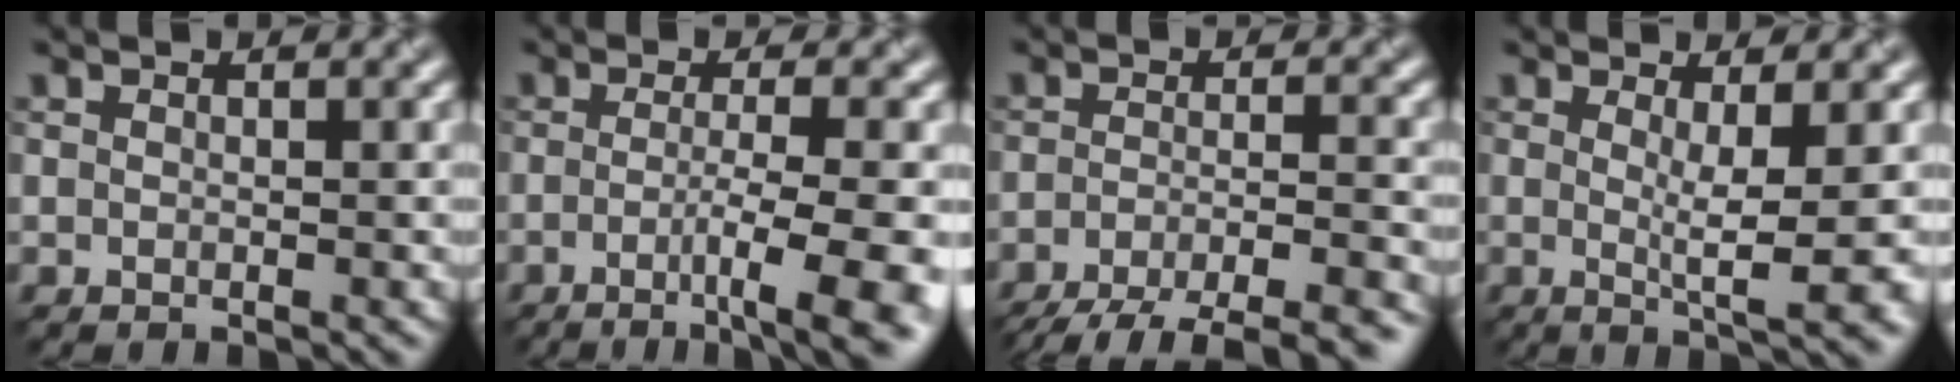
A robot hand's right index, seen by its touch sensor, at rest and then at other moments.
{"total": 7.8, "force": [-2.6, 1.8, 7.1], "torque": [-0.090, -0.006, -0.040]}
{"total": 8.8, "force": [-7.1, 1.9, 4.9], "torque": [-0.072, -0.016, -0.104]}
{"total": 5.0, "force": [0.1, 0.9, 4.9], "torque": [-0.071, -0.009, 0.003]}